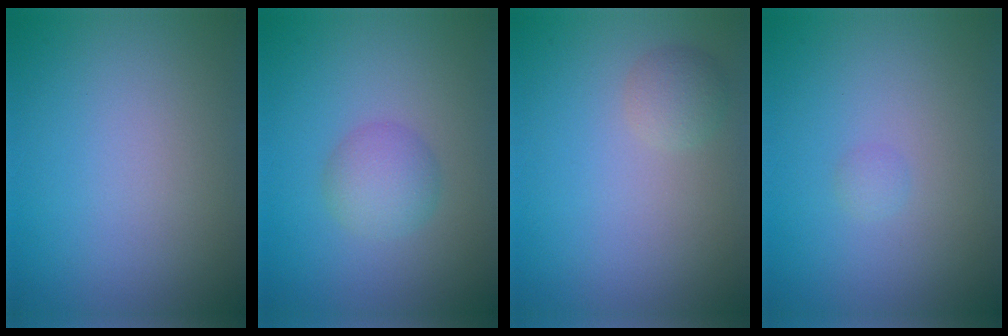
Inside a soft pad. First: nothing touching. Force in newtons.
{"total": 2.6, "press": 2.6, "slide": 0.1}
{"total": 1.6, "press": 1.6, "slide": 0.1}
{"total": 0.6, "press": 0.6, "slide": 0.0}